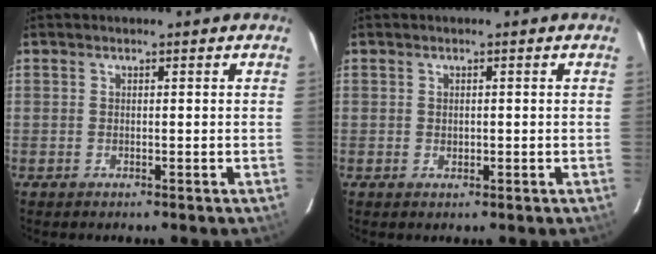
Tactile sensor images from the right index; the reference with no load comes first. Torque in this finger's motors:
{"motor_torque": [-0.06, -0.01, -0.02, 0.00]}